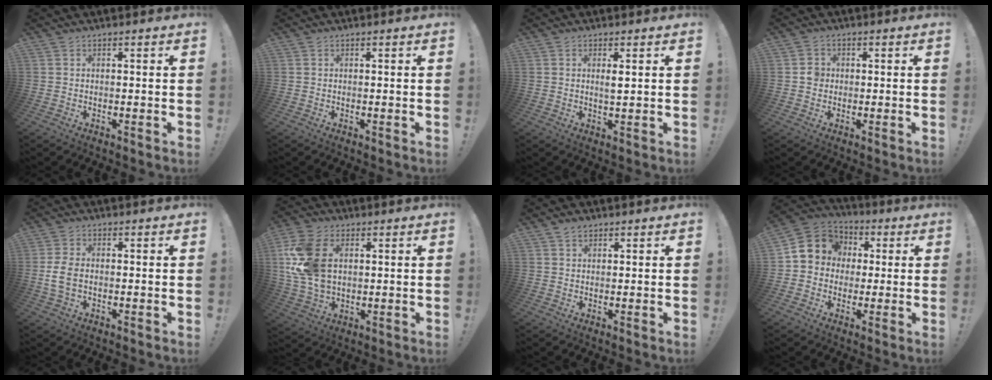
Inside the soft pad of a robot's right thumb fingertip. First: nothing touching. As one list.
[{"total": 0.0}, {"total": 2.2, "force": [0.8, 0.4, 2.0], "torque": [-0.026, -0.008, 0.010]}, {"total": 3.0, "force": [-0.4, 2.8, 0.9], "torque": [-0.003, 0.004, -0.011]}, {"total": 5.0, "force": [-0.7, 3.2, 3.8], "torque": [-0.082, 0.005, -0.012]}, {"total": 17.0, "force": [3.5, 11.5, 12.1], "torque": [-0.252, -0.007, 0.066]}, {"total": 2.0, "force": [1.4, 1.2, 0.8], "torque": [-0.007, -0.005, 0.025]}, {"total": 10.2, "force": [1.5, 9.3, 3.9], "torque": [-0.056, 0.006, 0.037]}]